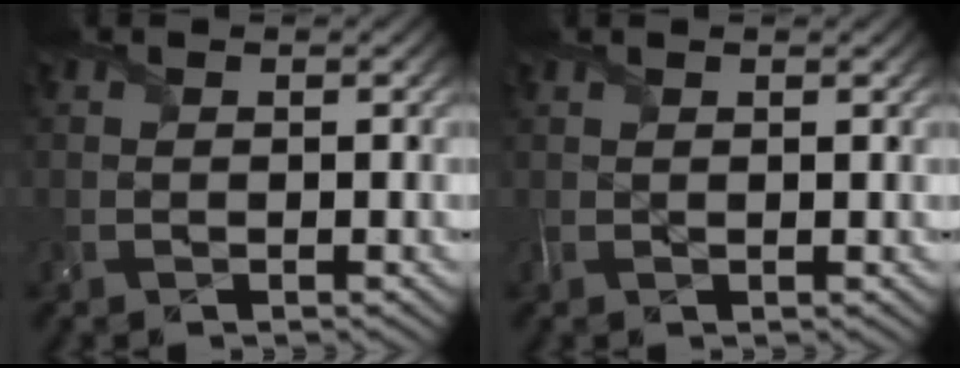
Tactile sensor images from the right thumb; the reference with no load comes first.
{"total": 1.1, "force": [0.7, 0.2, 0.8], "torque": [-0.023, 0.002, 0.013]}